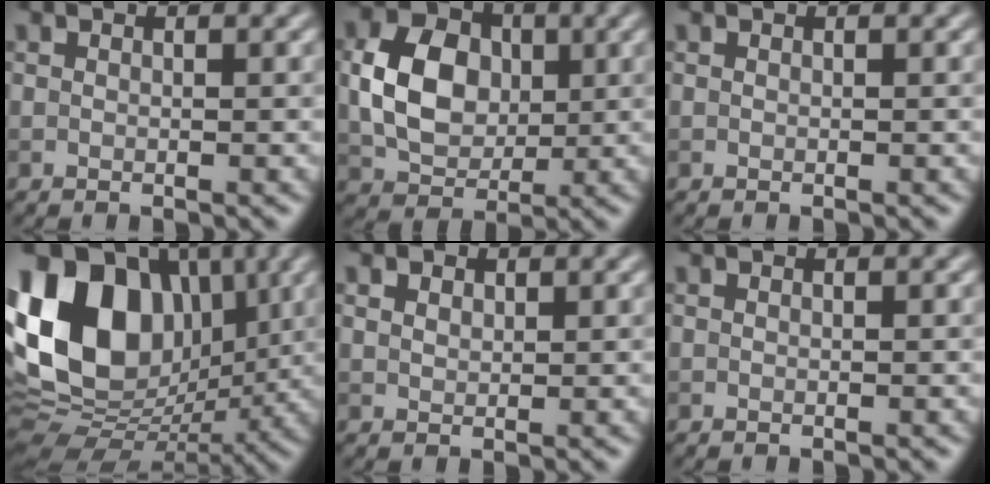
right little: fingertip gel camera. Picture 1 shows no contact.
{"total": 7.0, "force": [0.5, 5.2, 4.6], "torque": [-0.088, 0.006, 0.009]}
{"total": 0.0}
{"total": 16.4, "force": [3.2, 11.8, 10.9], "torque": [-0.221, 0.030, 0.043]}
{"total": 2.1, "force": [1.4, 1.3, 0.9], "torque": [-0.022, 0.007, 0.014]}
{"total": 0.0}